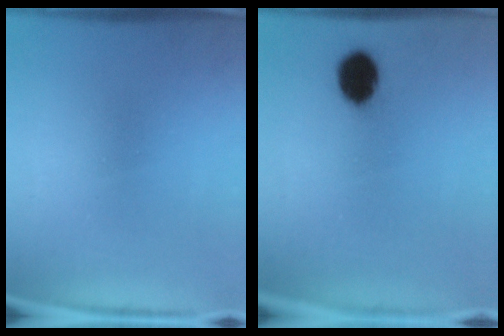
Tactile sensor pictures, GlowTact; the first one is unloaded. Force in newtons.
{"total": 7.9}